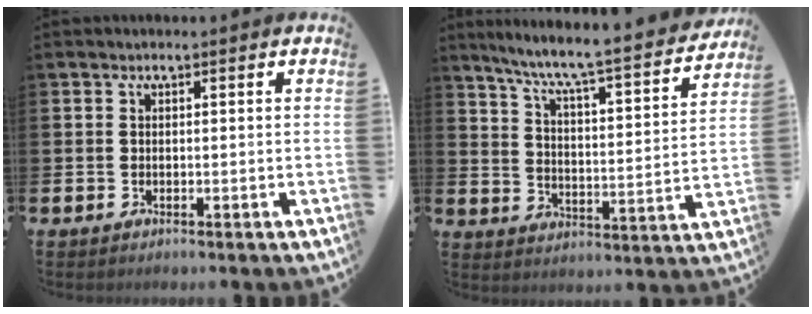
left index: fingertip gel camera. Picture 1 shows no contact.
{"total": 7.4, "force": [6.7, 0.1, 3.0], "torque": [-0.083, -0.059, 0.108]}